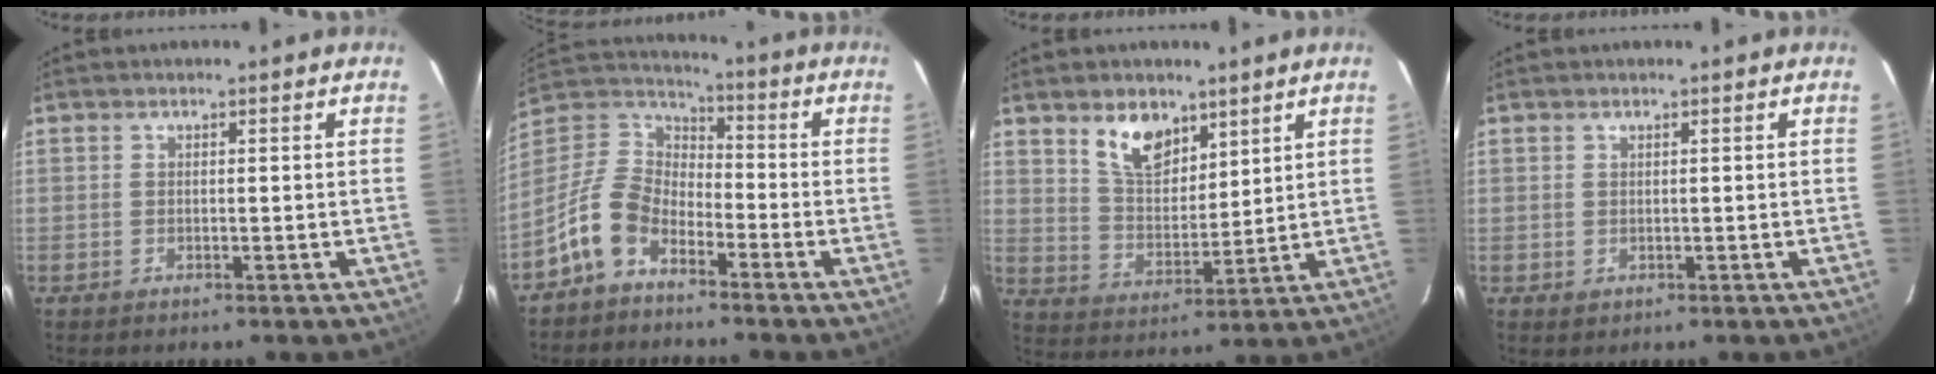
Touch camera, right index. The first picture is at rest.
{"total": 10.9, "force": [-6.6, 6.2, 6.1], "torque": [-0.135, 0.023, -0.140]}
{"total": 9.2, "force": [5.9, 5.0, 5.0], "torque": [-0.084, 0.006, 0.118]}
{"total": 1.1, "force": [0.3, 1.1, 0.0], "torque": [0.007, 0.002, 0.004]}